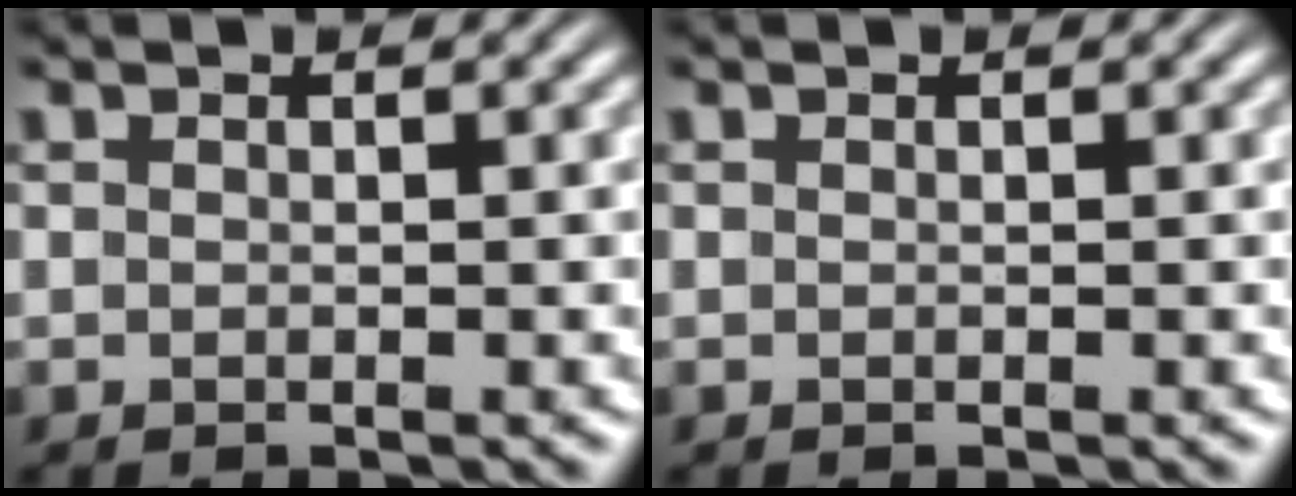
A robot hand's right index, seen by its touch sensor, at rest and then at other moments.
{"total": 0.0}